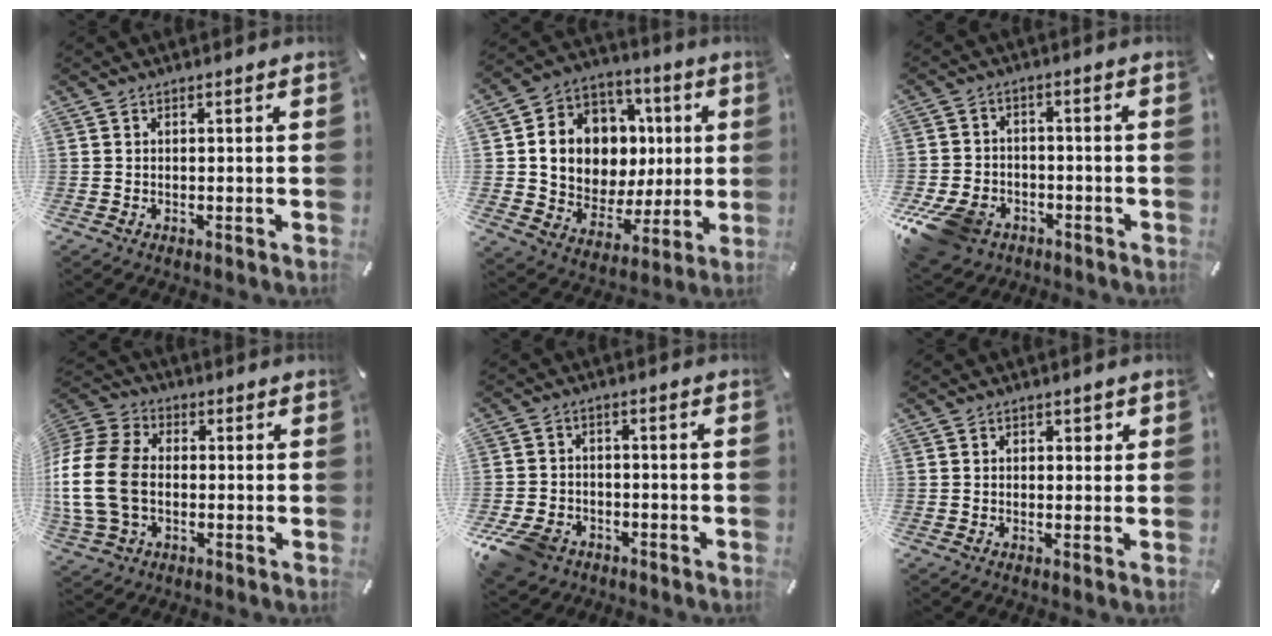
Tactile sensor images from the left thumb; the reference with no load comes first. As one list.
[{"total": 12.6, "force": [1.5, 11.4, 5.2], "torque": [-0.090, -0.022, 0.040]}, {"total": 11.5, "force": [-6.5, 7.8, 5.5], "torque": [-0.120, 0.037, -0.117]}, {"total": 17.0, "force": [-2.1, 12.9, 10.9], "torque": [-0.243, 0.028, -0.036]}, {"total": 8.2, "force": [-5.1, 5.5, 3.5], "torque": [-0.081, 0.025, -0.096]}, {"total": 1.3, "force": [0.3, 1.2, 0.4], "torque": [0.007, 0.000, -0.001]}]